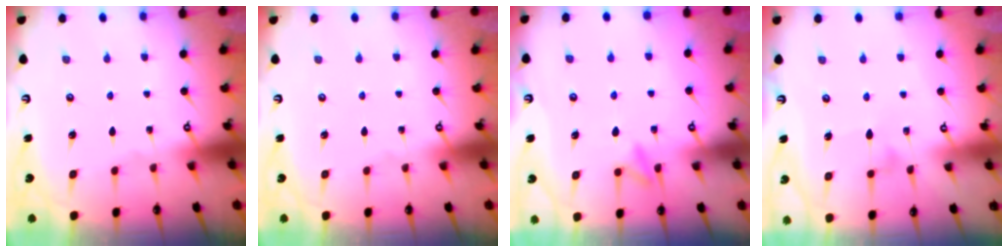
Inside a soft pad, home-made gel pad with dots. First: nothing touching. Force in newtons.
{"total": 0.0}
{"total": 8.7, "press": 8.6, "slide": 1.1}
{"total": 5.6, "press": 5.6, "slide": 0.2}